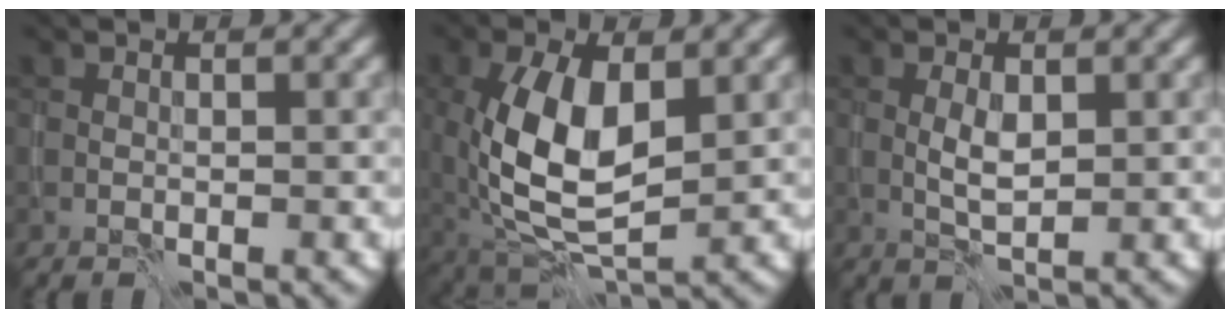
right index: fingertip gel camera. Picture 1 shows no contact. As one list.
[{"total": 9.0, "force": [0.5, 4.6, 7.7], "torque": [-0.163, -0.001, 0.011]}, {"total": 1.9, "force": [0.1, 0.8, 1.7], "torque": [-0.038, -0.001, 0.004]}]